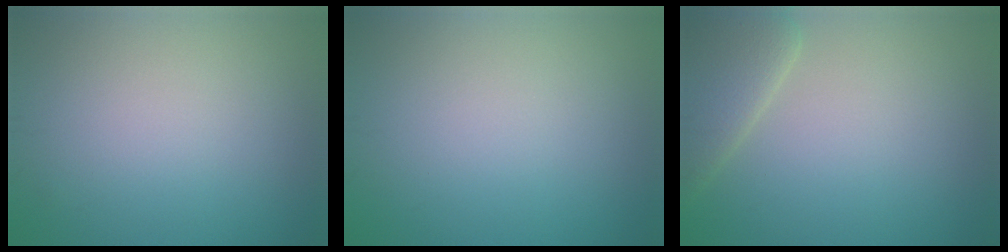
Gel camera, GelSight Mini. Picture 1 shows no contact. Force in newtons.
{"total": 0.0}
{"total": 4.4, "press": 4.4, "slide": 0.6}